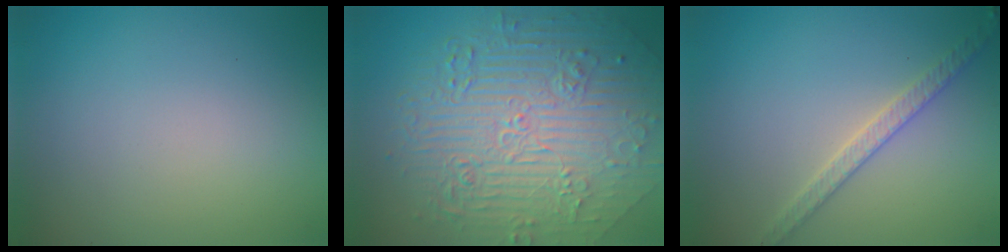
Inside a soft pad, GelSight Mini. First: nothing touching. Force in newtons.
{"total": 10.6, "press": 7.0, "slide": 7.9}
{"total": 2.5, "press": 2.4, "slide": 0.4}